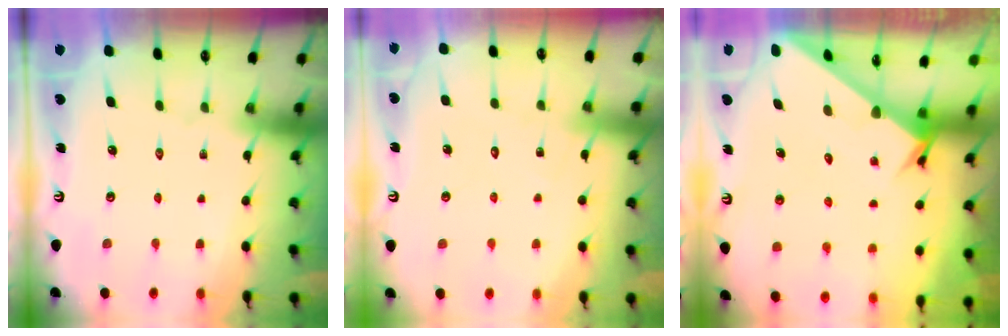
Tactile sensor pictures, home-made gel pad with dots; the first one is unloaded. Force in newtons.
{"total": 5.6, "press": 5.5, "slide": 0.4}
{"total": 2.8, "press": 2.8, "slide": 0.0}